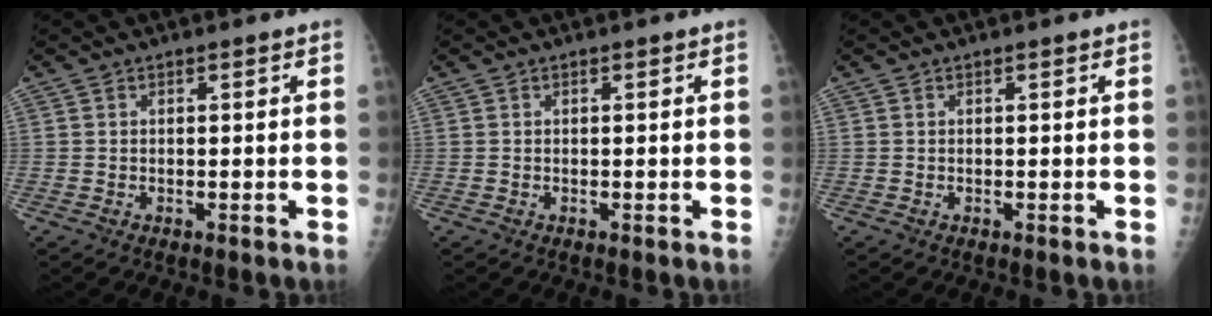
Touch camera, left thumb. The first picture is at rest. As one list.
[{"total": 0.0}, {"total": 0.0}]